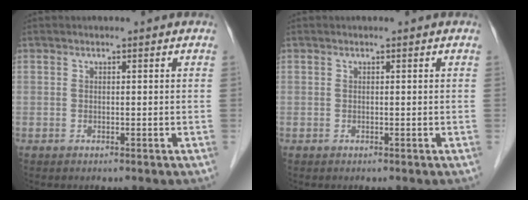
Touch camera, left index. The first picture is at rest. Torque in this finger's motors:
{"motor_torque": [0.02, 0.01, -0.01, -0.01]}